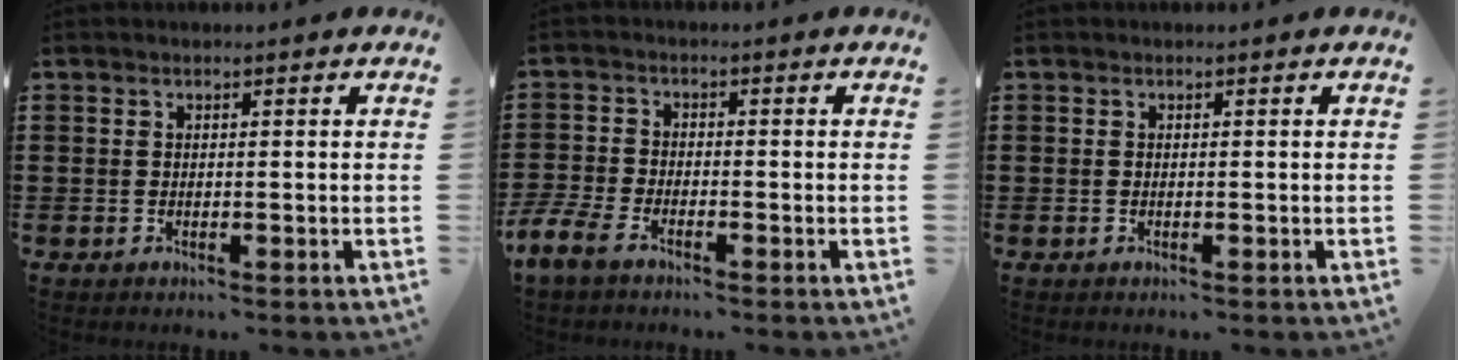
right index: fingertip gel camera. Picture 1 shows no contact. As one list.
[{"total": 3.6, "force": [-2.9, 1.0, 1.8], "torque": [-0.059, -0.006, -0.066]}, {"total": 0.0}]